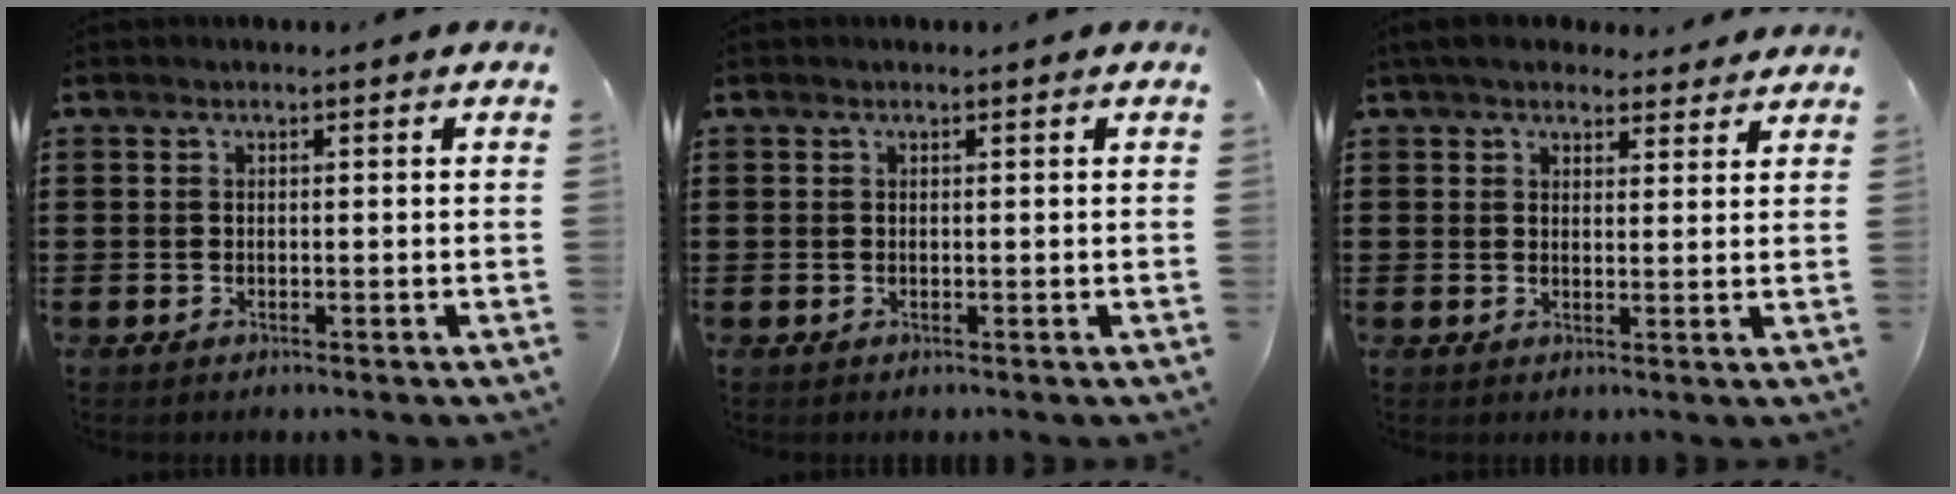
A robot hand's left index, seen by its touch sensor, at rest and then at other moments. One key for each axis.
{"total": 0.0}
{"total": 4.6, "fx": 4.0, "fy": 2.0, "fz": 1.3, "tx": -0.040, "ty": -0.002, "tz": 0.075}